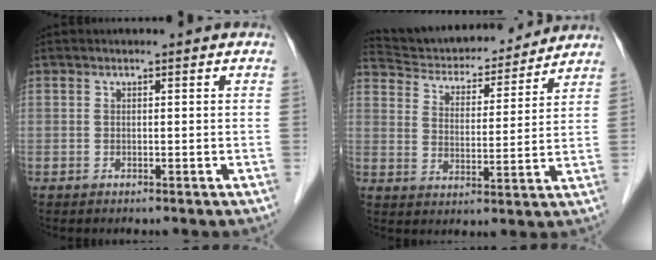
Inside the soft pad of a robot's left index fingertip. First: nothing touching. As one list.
[{"total": 16.4, "force": [15.6, 3.5, 3.8], "torque": [-0.061, 0.010, 0.235]}]